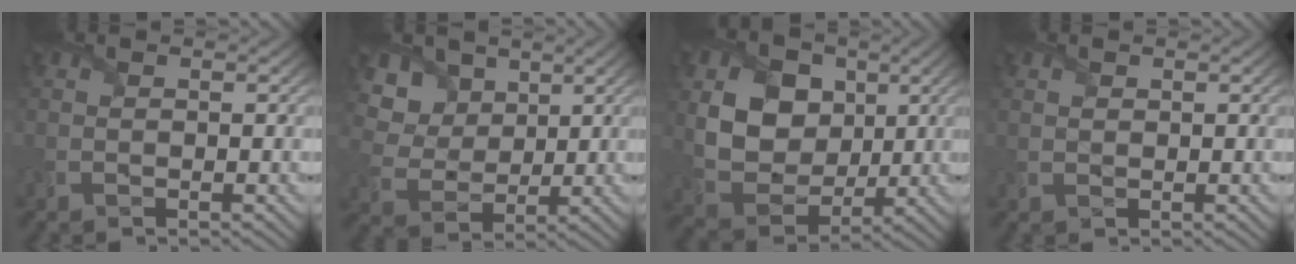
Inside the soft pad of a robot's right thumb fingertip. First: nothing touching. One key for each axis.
{"total": 9.6, "fx": 5.3, "fy": 7.0, "fz": 4.0, "tx": -0.147, "ty": -0.003, "tz": 0.113}
{"total": 11.9, "fx": 2.8, "fy": 9.4, "fz": 6.7, "tx": -0.177, "ty": 0.003, "tz": 0.053}
{"total": 0.8, "fx": 0.7, "fy": 0.4, "fz": 0.2, "tx": -0.006, "ty": -0.001, "tz": 0.014}